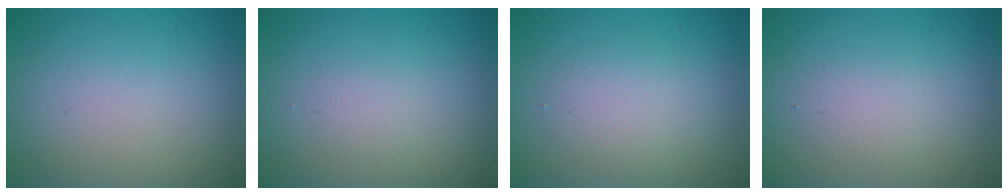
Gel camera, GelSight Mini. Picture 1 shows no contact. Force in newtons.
{"total": 1.2, "press": 1.2, "slide": 0.1}
{"total": 2.6, "press": 2.6, "slide": 0.2}
{"total": 1.5, "press": 1.5, "slide": 0.2}